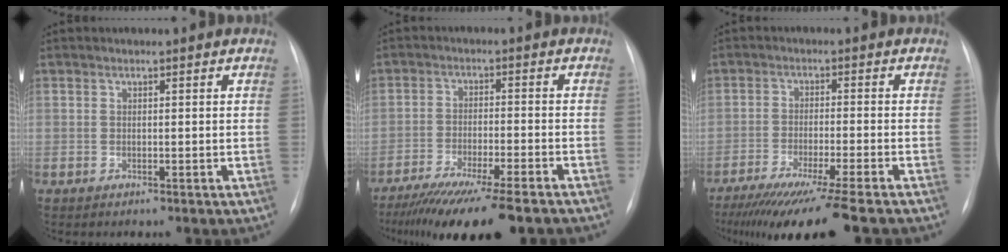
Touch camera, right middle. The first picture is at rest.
{"total": 15.3, "force": [-12.3, 0.9, 9.1], "torque": [-0.142, -0.037, -0.191]}
{"total": 15.2, "force": [-12.3, -1.2, 8.8], "torque": [-0.133, -0.052, -0.192]}